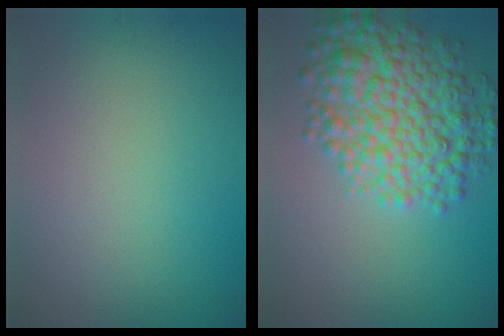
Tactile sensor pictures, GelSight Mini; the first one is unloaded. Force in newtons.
{"total": 7.5, "press": 7.5, "slide": 0.1}